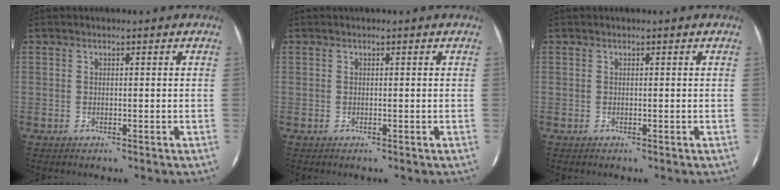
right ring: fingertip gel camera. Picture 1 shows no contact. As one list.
[{"total": 0.0}, {"total": 0.0}]